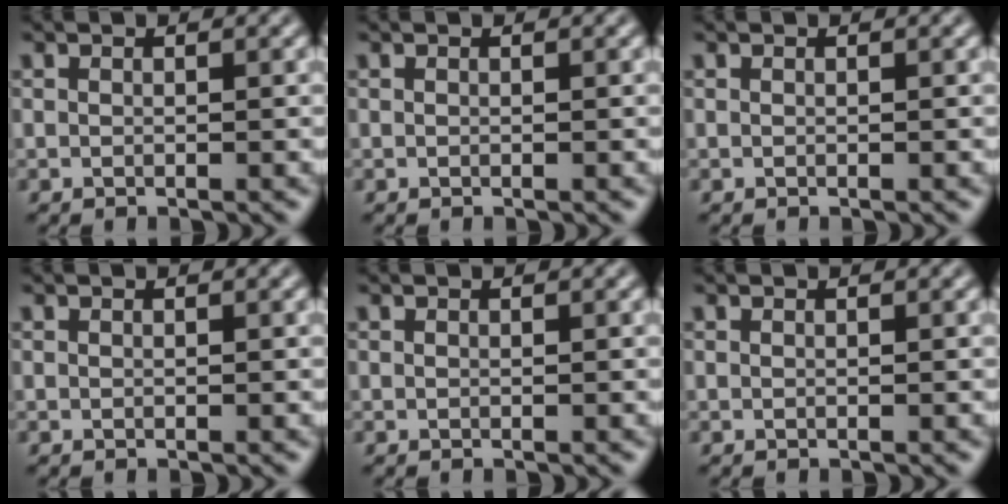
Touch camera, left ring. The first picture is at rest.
{"total": 0.0}
{"total": 0.0}
{"total": 0.0}
{"total": 0.0}
{"total": 0.0}